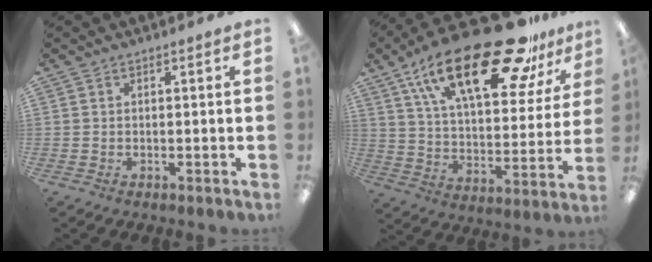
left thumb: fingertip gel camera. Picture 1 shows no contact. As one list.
[{"total": 29.0, "force": [18.5, 11.2, 19.3], "torque": [-0.312, -0.103, 0.307]}]